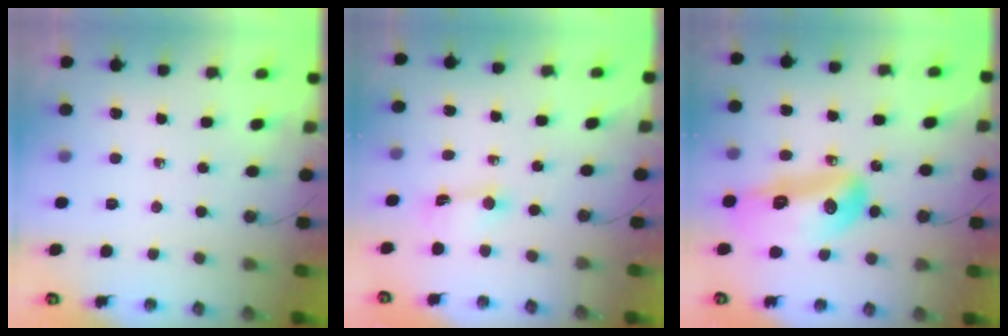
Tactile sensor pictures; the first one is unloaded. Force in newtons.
{"total": 2.0, "press": 2.0, "slide": 0.1}
{"total": 16.6, "press": 16.5, "slide": 2.2}